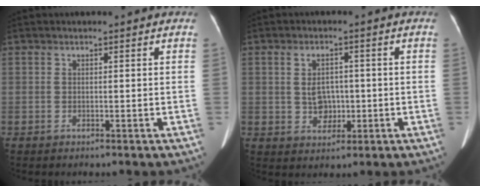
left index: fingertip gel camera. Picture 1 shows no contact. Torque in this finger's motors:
{"motor_torque": [0.14, 0.11, 0.01, -0.01]}